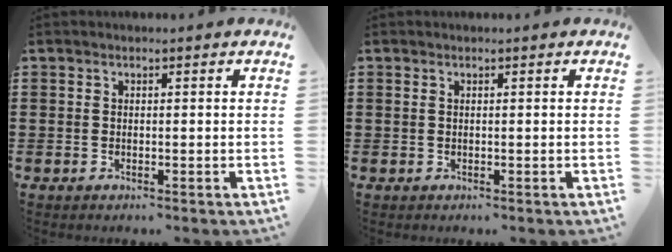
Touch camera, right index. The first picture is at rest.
{"total": 0.0}